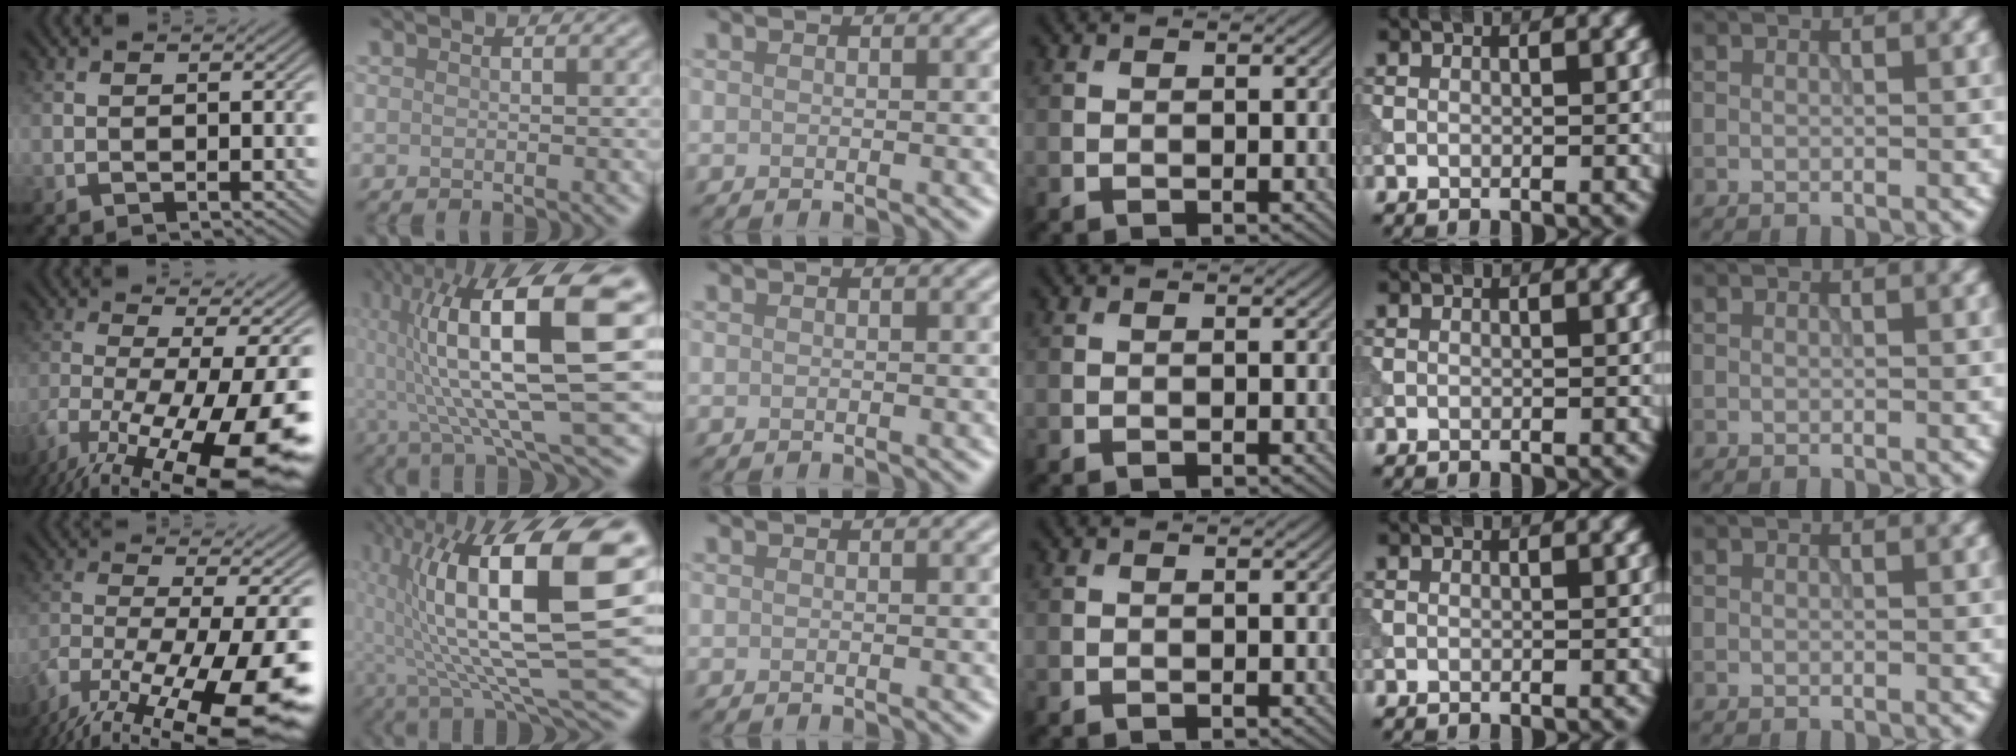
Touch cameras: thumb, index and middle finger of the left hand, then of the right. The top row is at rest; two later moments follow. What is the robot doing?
{"motion": "extract", "object": "tissue"}